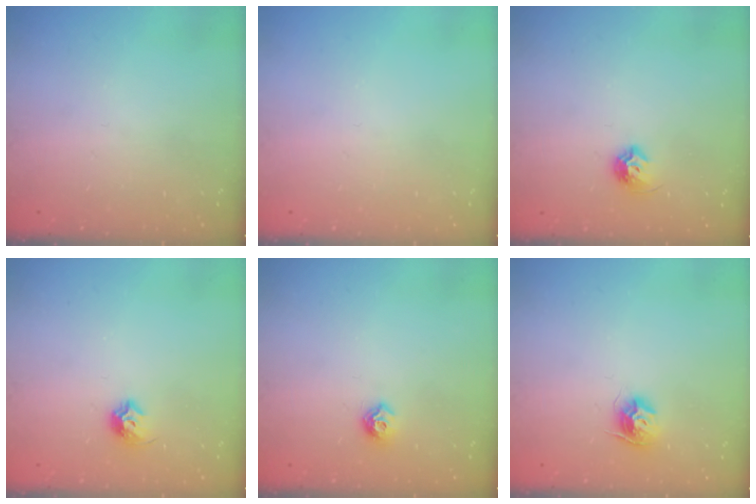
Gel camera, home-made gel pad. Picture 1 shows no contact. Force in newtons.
{"total": 0.0}
{"total": 7.0, "press": 7.0, "slide": 0.8}
{"total": 7.7, "press": 7.7, "slide": 1.0}
{"total": 7.3, "press": 7.2, "slide": 0.9}
{"total": 9.3, "press": 9.3, "slide": 0.3}